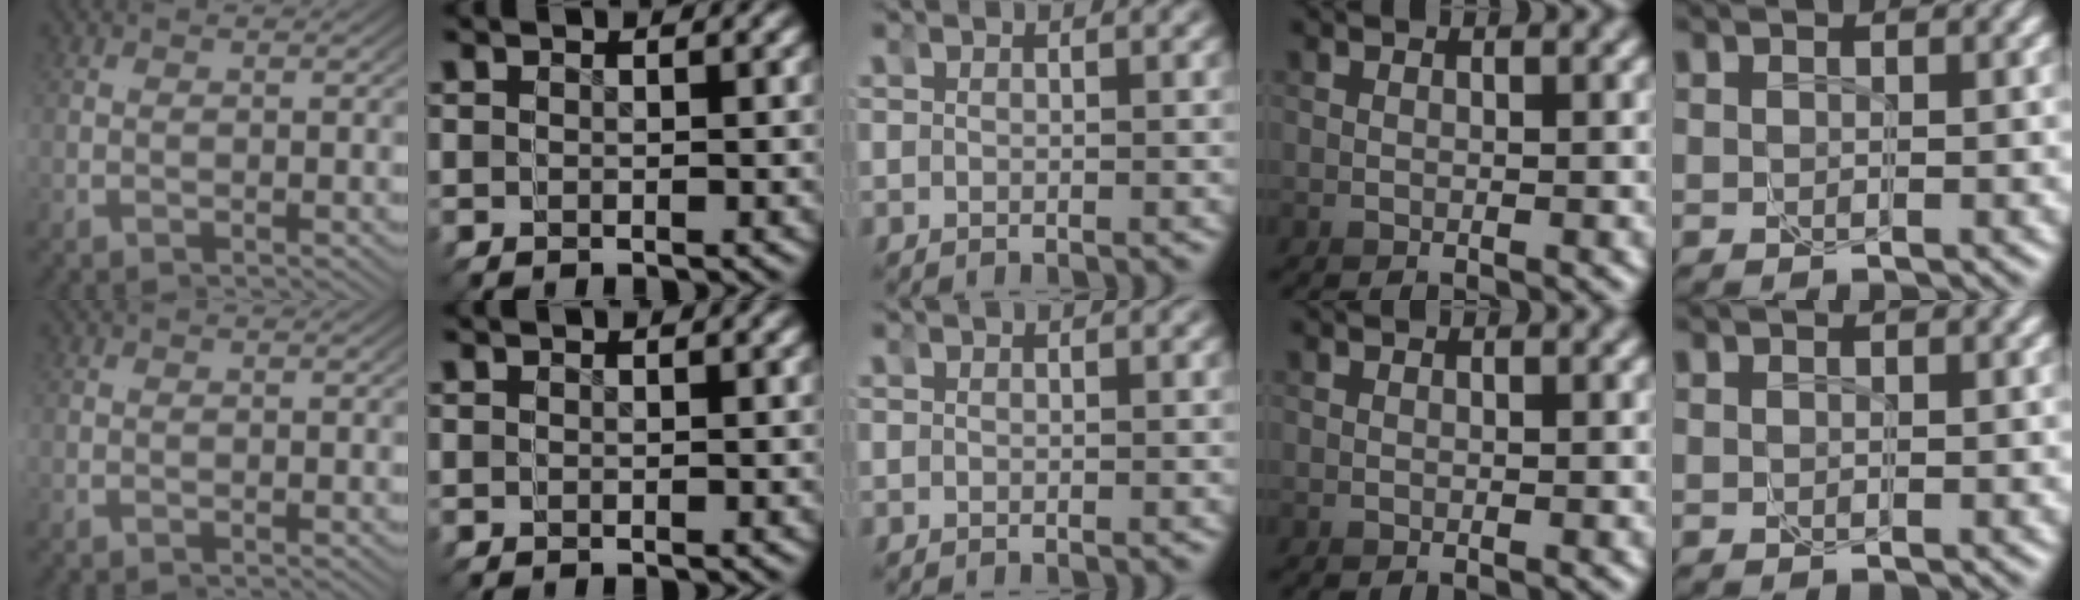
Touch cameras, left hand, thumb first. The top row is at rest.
{}